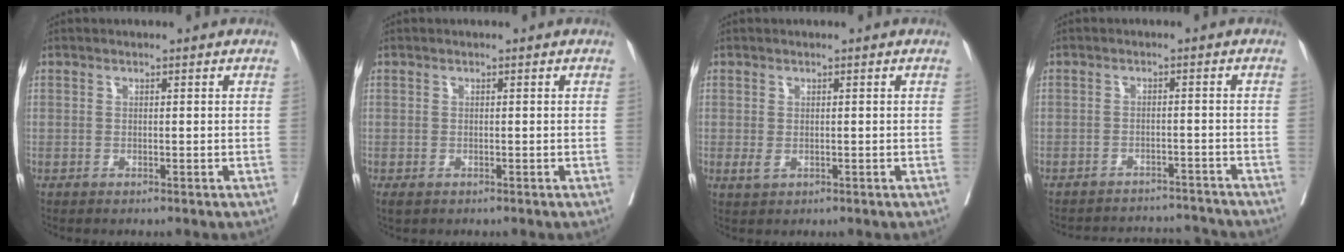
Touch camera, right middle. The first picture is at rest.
{"total": 1.1, "force": [-0.6, 0.6, 0.7], "torque": [-0.009, -0.001, -0.003]}
{"total": 1.3, "force": [-0.1, 0.8, 1.0], "torque": [-0.019, -0.004, 0.001]}
{"total": 9.5, "force": [-9.4, 1.4, 0.4], "torque": [-0.007, 0.021, -0.121]}